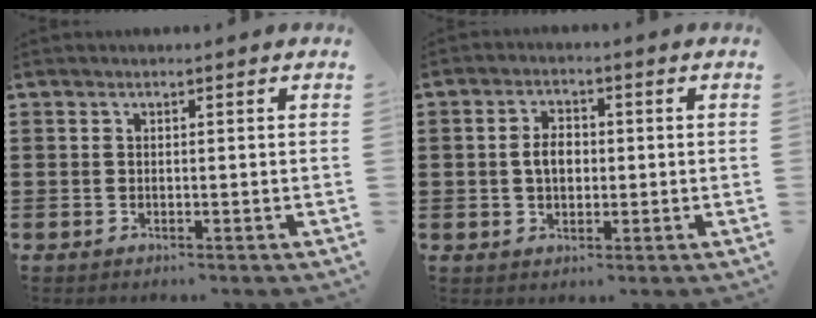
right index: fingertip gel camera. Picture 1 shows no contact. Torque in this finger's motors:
{"motor_torque": [0.10, 0.00, 0.23, 0.11]}